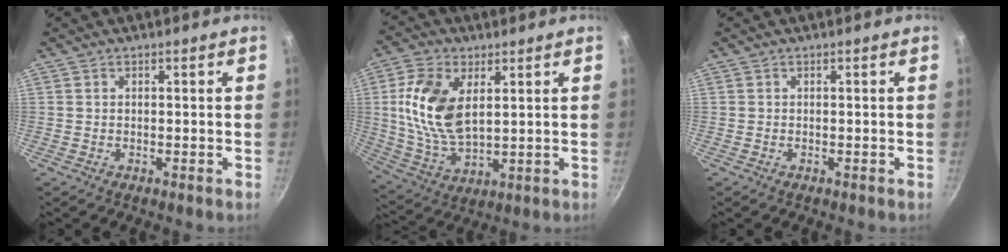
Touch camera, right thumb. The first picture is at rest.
{"total": 14.6, "force": [3.5, 8.3, 11.5], "torque": [-0.219, -0.015, 0.074]}
{"total": 0.0}